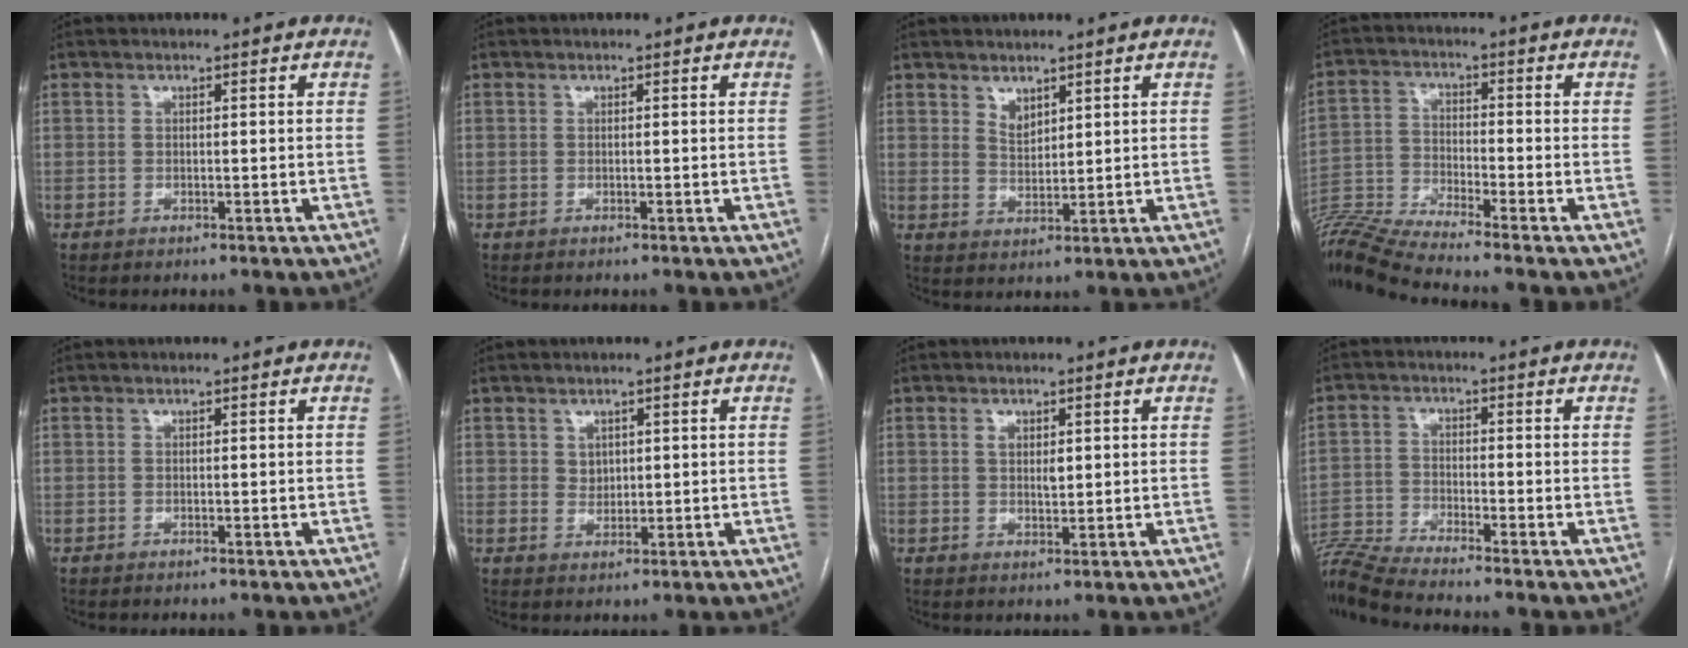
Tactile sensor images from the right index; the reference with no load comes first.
{"total": 0.0}
{"total": 2.9, "force": [2.1, 1.5, 1.3], "torque": [-0.024, -0.006, 0.047]}
{"total": 12.2, "force": [-11.3, -2.5, 3.8], "torque": [-0.074, -0.010, -0.209]}
{"total": 0.0}
{"total": 2.0, "force": [0.9, 1.6, 0.8], "torque": [-0.014, -0.003, 0.019]}
{"total": 2.4, "force": [0.7, 1.3, 1.9], "torque": [-0.031, -0.002, 0.012]}
{"total": 10.0, "force": [-9.2, -1.6, 3.6], "torque": [-0.070, -0.018, -0.168]}